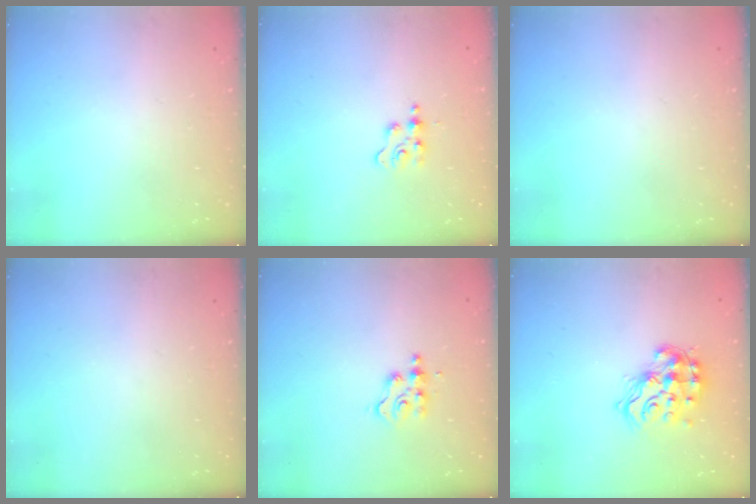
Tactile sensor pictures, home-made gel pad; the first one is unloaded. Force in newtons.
{"total": 2.3, "press": 2.3, "slide": 0.4}
{"total": 0.0}
{"total": 0.0}
{"total": 3.3, "press": 3.3, "slide": 0.5}
{"total": 15.5, "press": 15.3, "slide": 1.9}